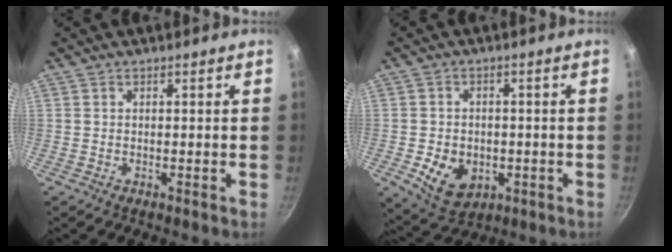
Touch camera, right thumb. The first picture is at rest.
{"total": 9.3, "force": [-2.3, 7.0, 5.6], "torque": [-0.074, -0.003, -0.024]}